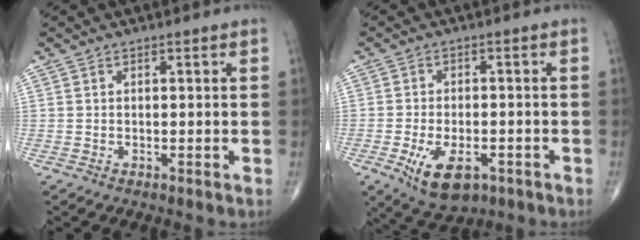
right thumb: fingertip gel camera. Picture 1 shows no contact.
{"total": 9.2, "force": [-3.9, 4.8, 6.8], "torque": [-0.112, 0.004, -0.054]}